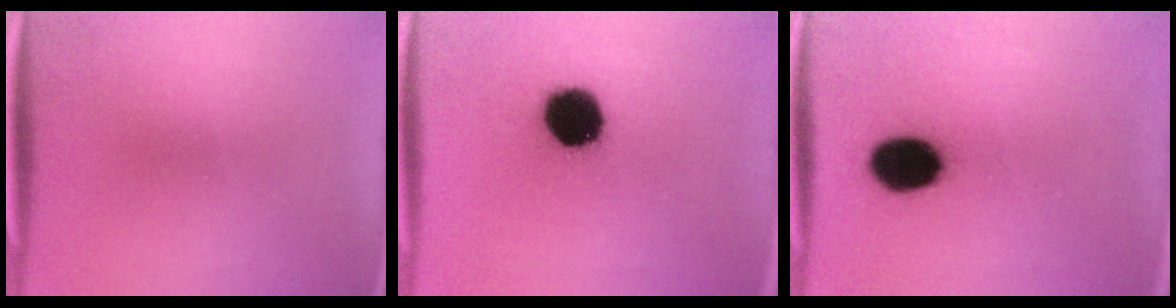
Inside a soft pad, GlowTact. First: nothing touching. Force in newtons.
{"total": 15.5}
{"total": 12.7}